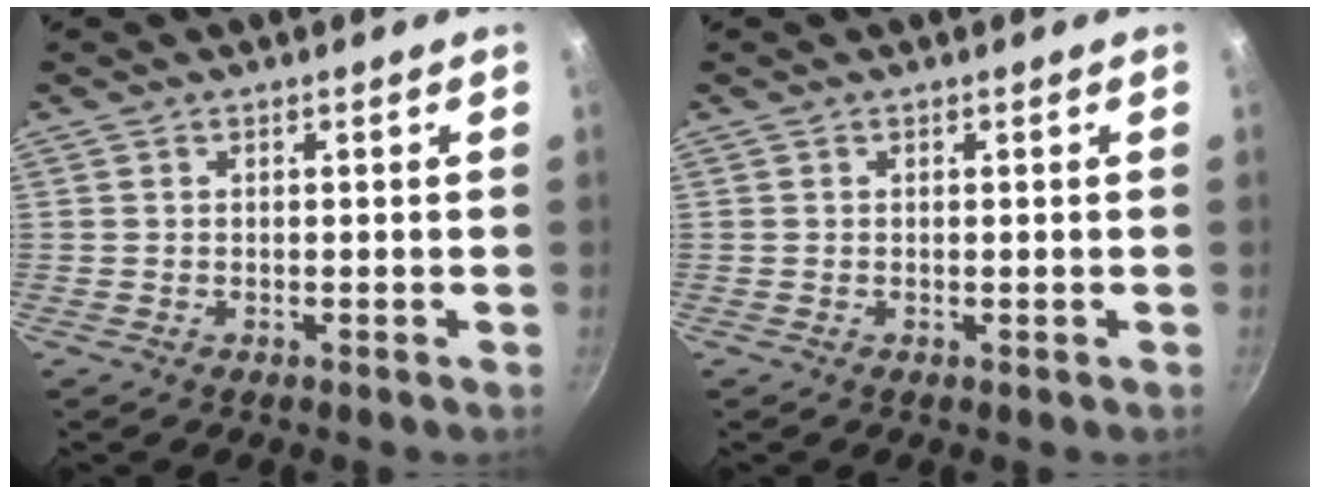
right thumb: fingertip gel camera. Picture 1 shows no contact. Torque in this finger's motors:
{"motor_torque": [0.17, 0.08, 0.10, 0.03, 0.00]}